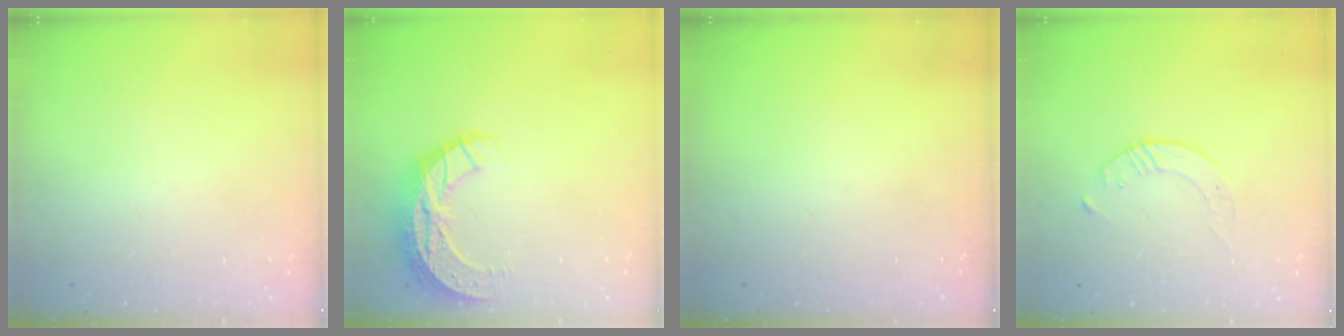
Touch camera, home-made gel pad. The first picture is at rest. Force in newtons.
{"total": 11.7, "press": 11.6, "slide": 0.8}
{"total": 0.0}
{"total": 4.2, "press": 4.2, "slide": 0.5}